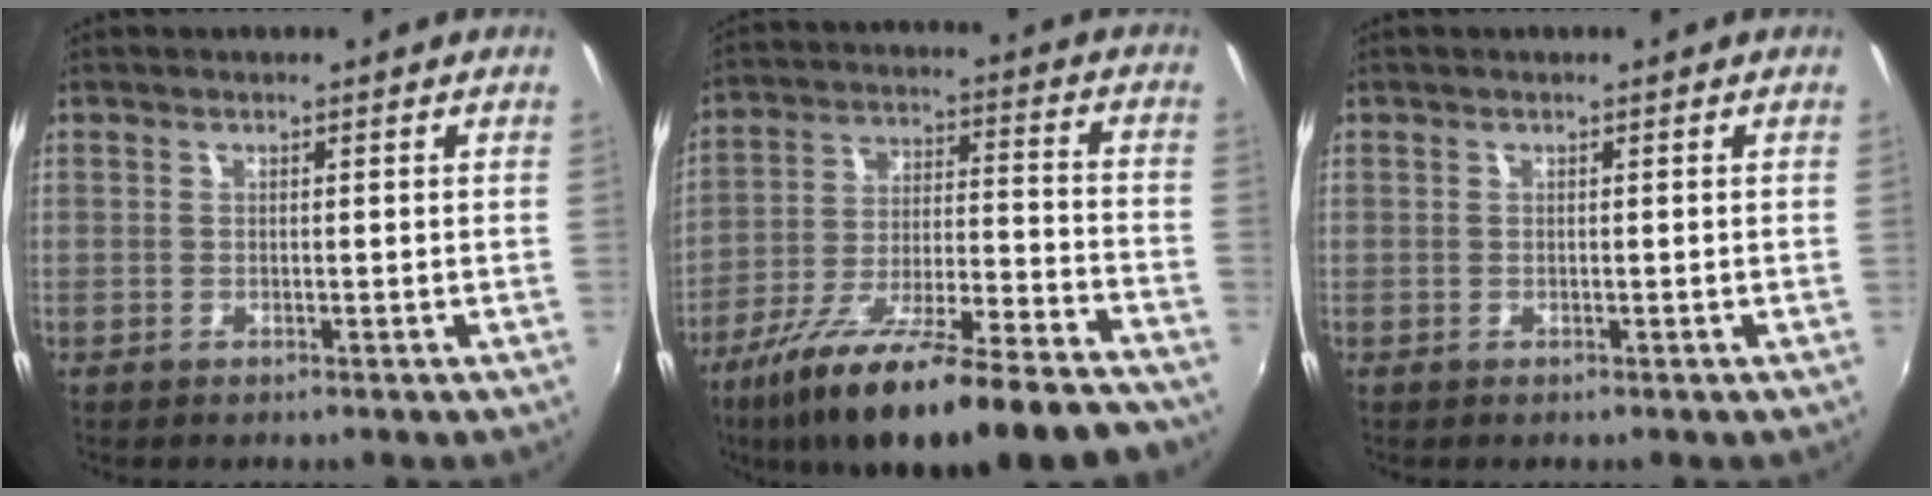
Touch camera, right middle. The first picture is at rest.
{"total": 27.0, "force": [-21.6, 5.2, 15.5], "torque": [-0.263, -0.055, -0.319]}
{"total": 0.0}